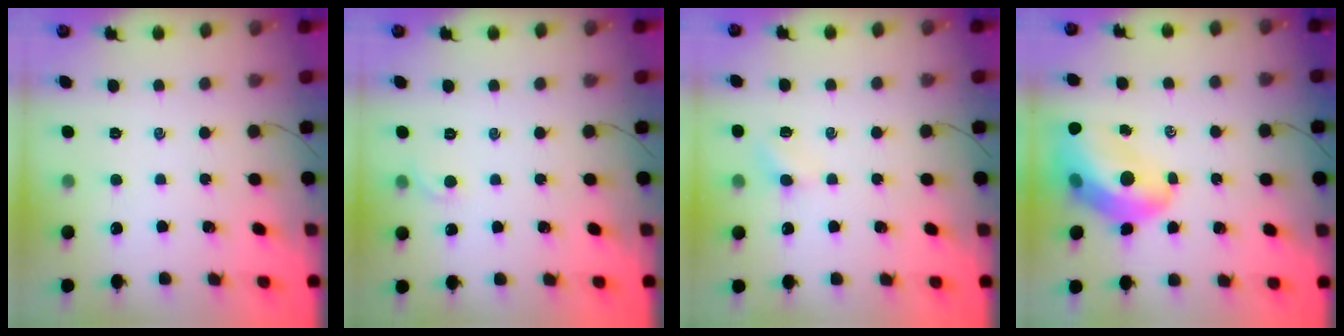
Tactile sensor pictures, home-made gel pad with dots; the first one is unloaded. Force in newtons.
{"total": 3.1, "press": 2.9, "slide": 1.0}
{"total": 3.7, "press": 3.5, "slide": 1.2}
{"total": 14.2, "press": 13.6, "slide": 4.1}